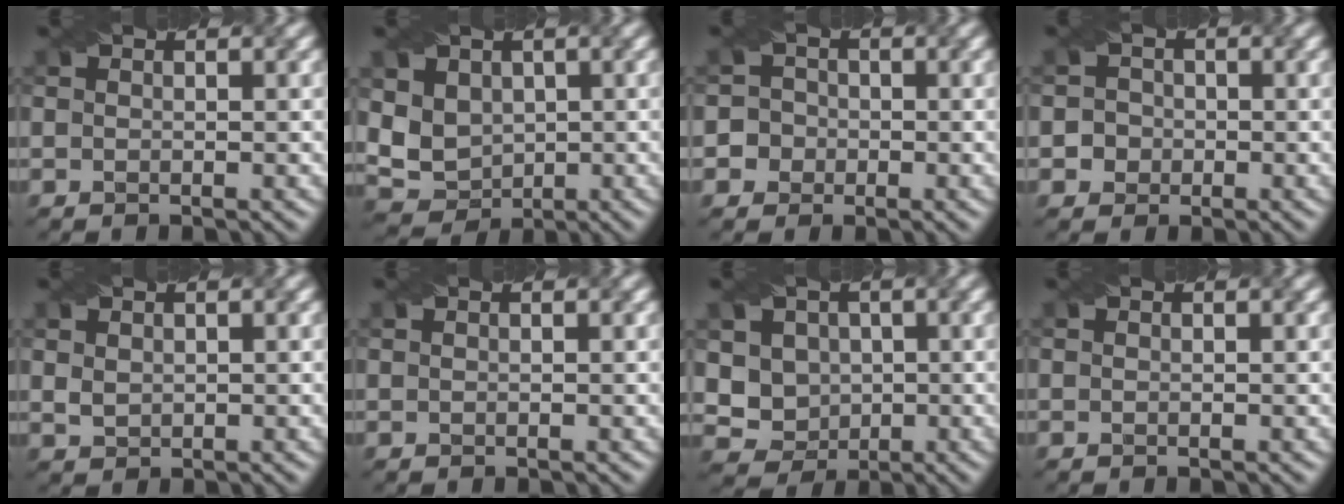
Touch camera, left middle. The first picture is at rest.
{"total": 4.4, "force": [1.3, 3.7, 2.1], "torque": [-0.055, 0.011, 0.029]}
{"total": 3.7, "force": [-1.1, 3.5, 0.3], "torque": [0.016, 0.019, -0.042]}
{"total": 2.2, "force": [-0.2, 2.2, 0.3], "torque": [0.020, 0.015, -0.018]}
{"total": 1.2, "force": [0.6, 0.9, 0.5], "torque": [-0.013, 0.001, 0.016]}
{"total": 0.0}
{"total": 4.5, "force": [0.9, 4.2, 1.6], "torque": [-0.032, 0.008, 0.015]}
{"total": 0.0}